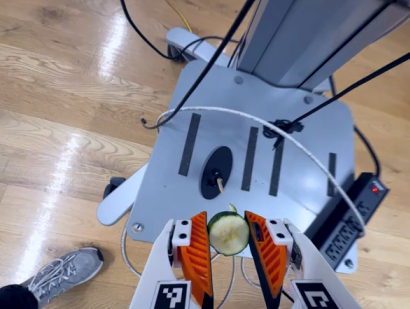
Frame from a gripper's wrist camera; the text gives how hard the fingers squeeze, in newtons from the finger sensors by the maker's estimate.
{"total": 7.8, "left": 7.9, "right": 7.8}